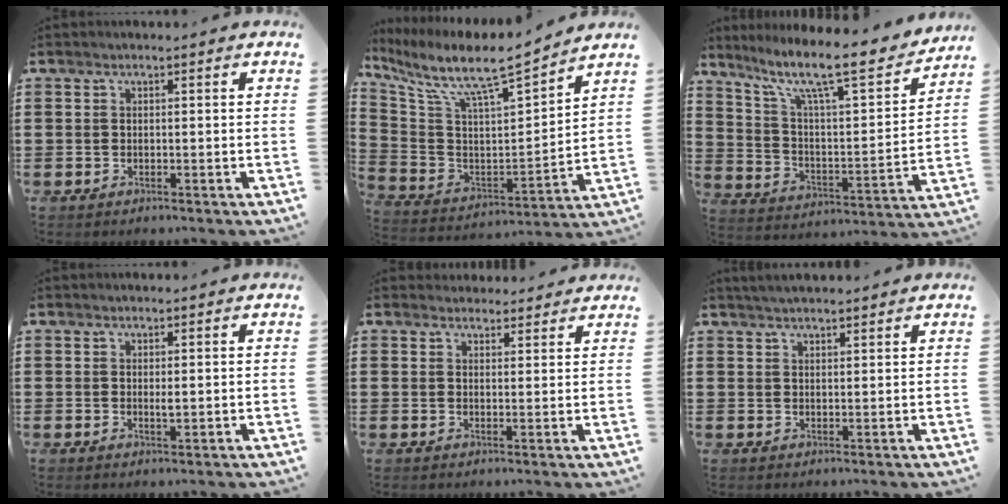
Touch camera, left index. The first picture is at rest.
{"total": 9.4, "force": [7.8, 1.3, 5.2], "torque": [-0.135, -0.057, 0.126]}
{"total": 11.3, "force": [8.8, 1.5, 7.0], "torque": [-0.152, -0.060, 0.140]}
{"total": 1.3, "force": [0.3, 0.3, 1.2], "torque": [-0.023, 0.000, 0.005]}
{"total": 2.7, "force": [2.6, 0.8, 0.0], "torque": [0.001, -0.005, 0.048]}
{"total": 2.2, "force": [2.1, 0.3, 0.4], "torque": [-0.011, 0.003, 0.042]}